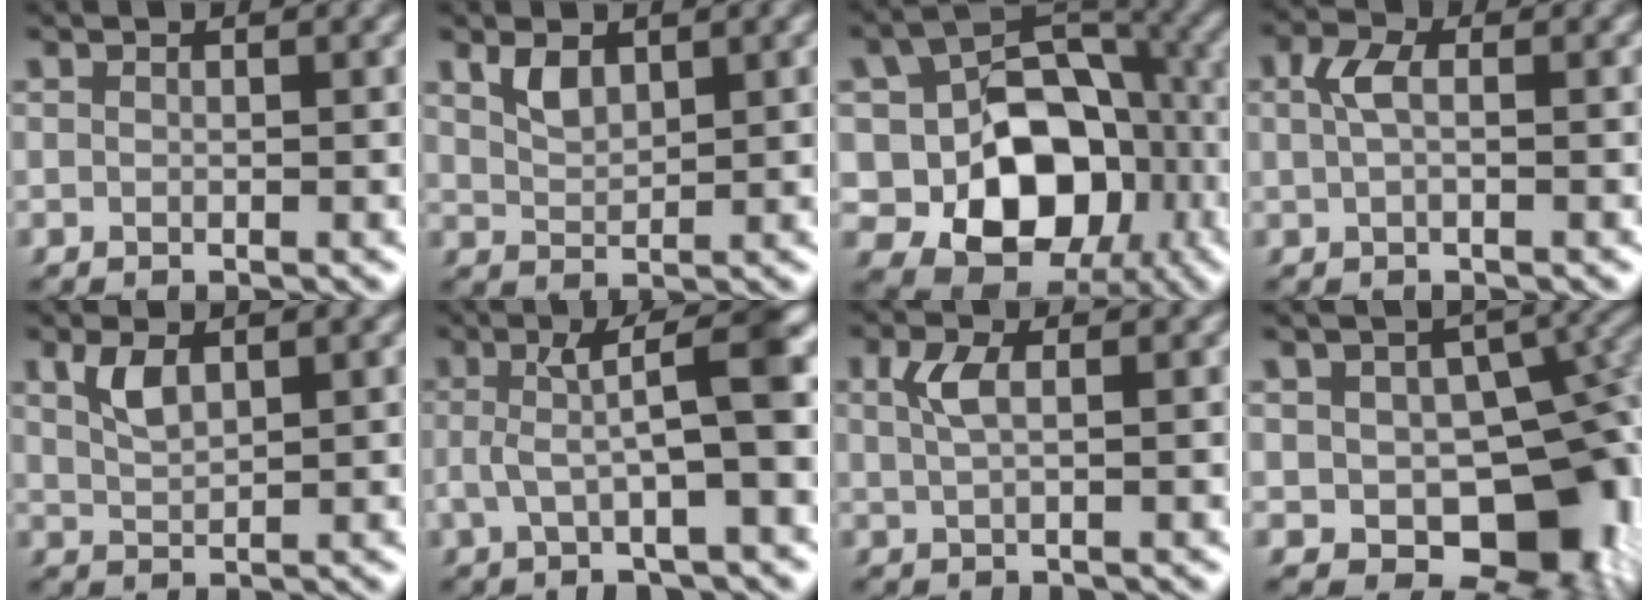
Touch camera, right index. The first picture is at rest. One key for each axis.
{"total": 2.1, "fx": 1.2, "fy": 1.1, "fz": 1.3, "tx": -0.034, "ty": -0.007, "tz": 0.028}
{"total": 16.3, "fx": -2.4, "fy": 13.1, "fz": 9.4, "tx": -0.198, "ty": -0.053, "tz": -0.025}
{"total": 2.1, "fx": 0.1, "fy": 1.0, "fz": 1.8, "tx": -0.043, "ty": -0.001, "tz": 0.003}
{"total": 2.3, "fx": 1.1, "fy": 1.0, "fz": 1.7, "tx": -0.039, "ty": -0.004, "tz": 0.028}
{"total": 5.7, "fx": -0.2, "fy": 1.5, "fz": 5.5, "tx": -0.090, "ty": 0.011, "tz": -0.005}
{"total": 2.2, "fx": 0.6, "fy": 0.8, "fz": 1.9, "tx": -0.042, "ty": 0.001, "tz": 0.012}
{"total": 11.9, "fx": -4.1, "fy": 8.0, "fz": 7.9, "tx": -0.109, "ty": -0.060, "tz": -0.038}